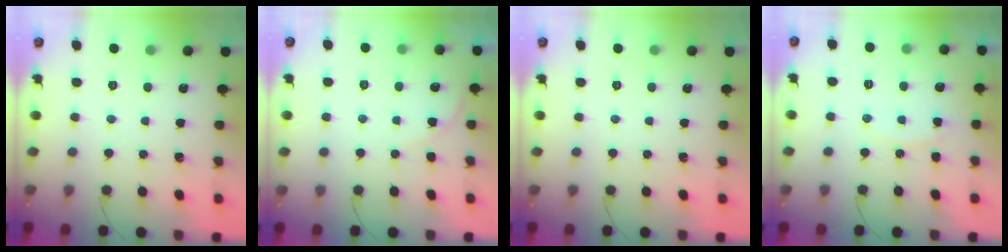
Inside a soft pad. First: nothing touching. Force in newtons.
{"total": 4.1, "press": 4.1, "slide": 0.6}
{"total": 0.0}
{"total": 7.3, "press": 7.3, "slide": 0.3}